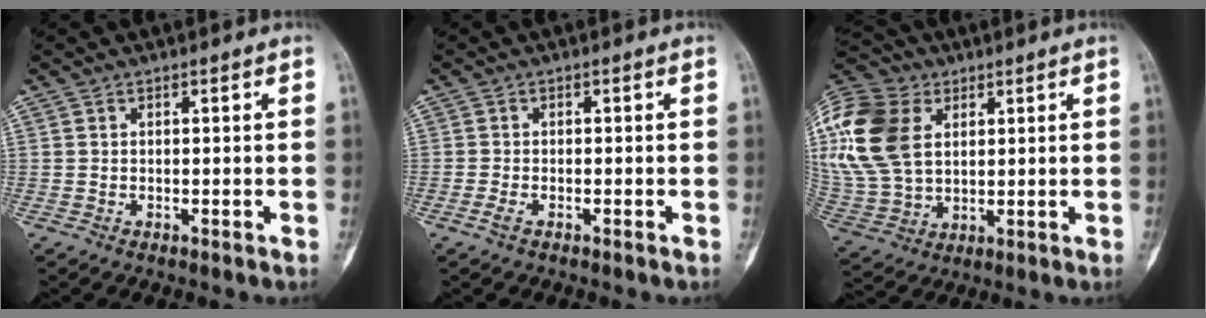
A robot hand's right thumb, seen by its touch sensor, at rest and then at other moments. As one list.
[{"total": 1.4, "force": [-0.9, 0.6, 1.0], "torque": [-0.025, 0.001, -0.020]}, {"total": 22.6, "force": [6.6, 15.7, 14.9], "torque": [-0.340, 0.012, 0.129]}]